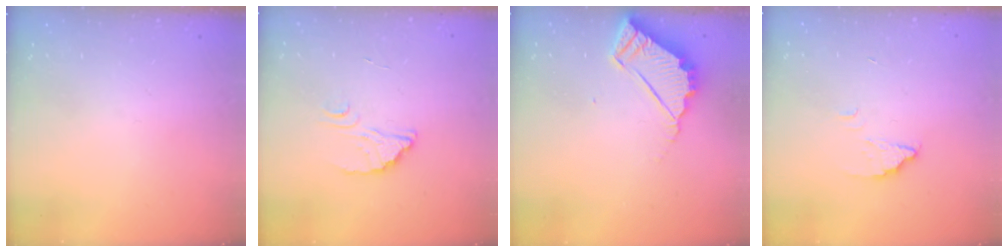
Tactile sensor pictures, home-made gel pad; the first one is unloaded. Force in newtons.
{"total": 3.0, "press": 3.0, "slide": 0.0}
{"total": 5.4, "press": 5.4, "slide": 0.2}
{"total": 2.2, "press": 2.2, "slide": 0.1}